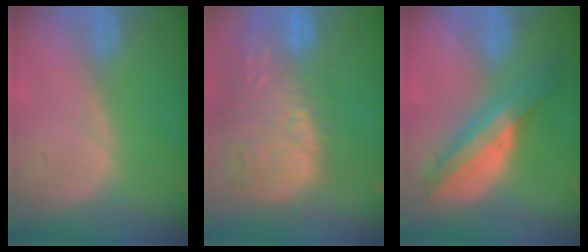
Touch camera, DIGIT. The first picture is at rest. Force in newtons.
{"total": 16.0, "press": 13.2, "slide": 9.1}
{"total": 8.4, "press": 8.4, "slide": 0.5}